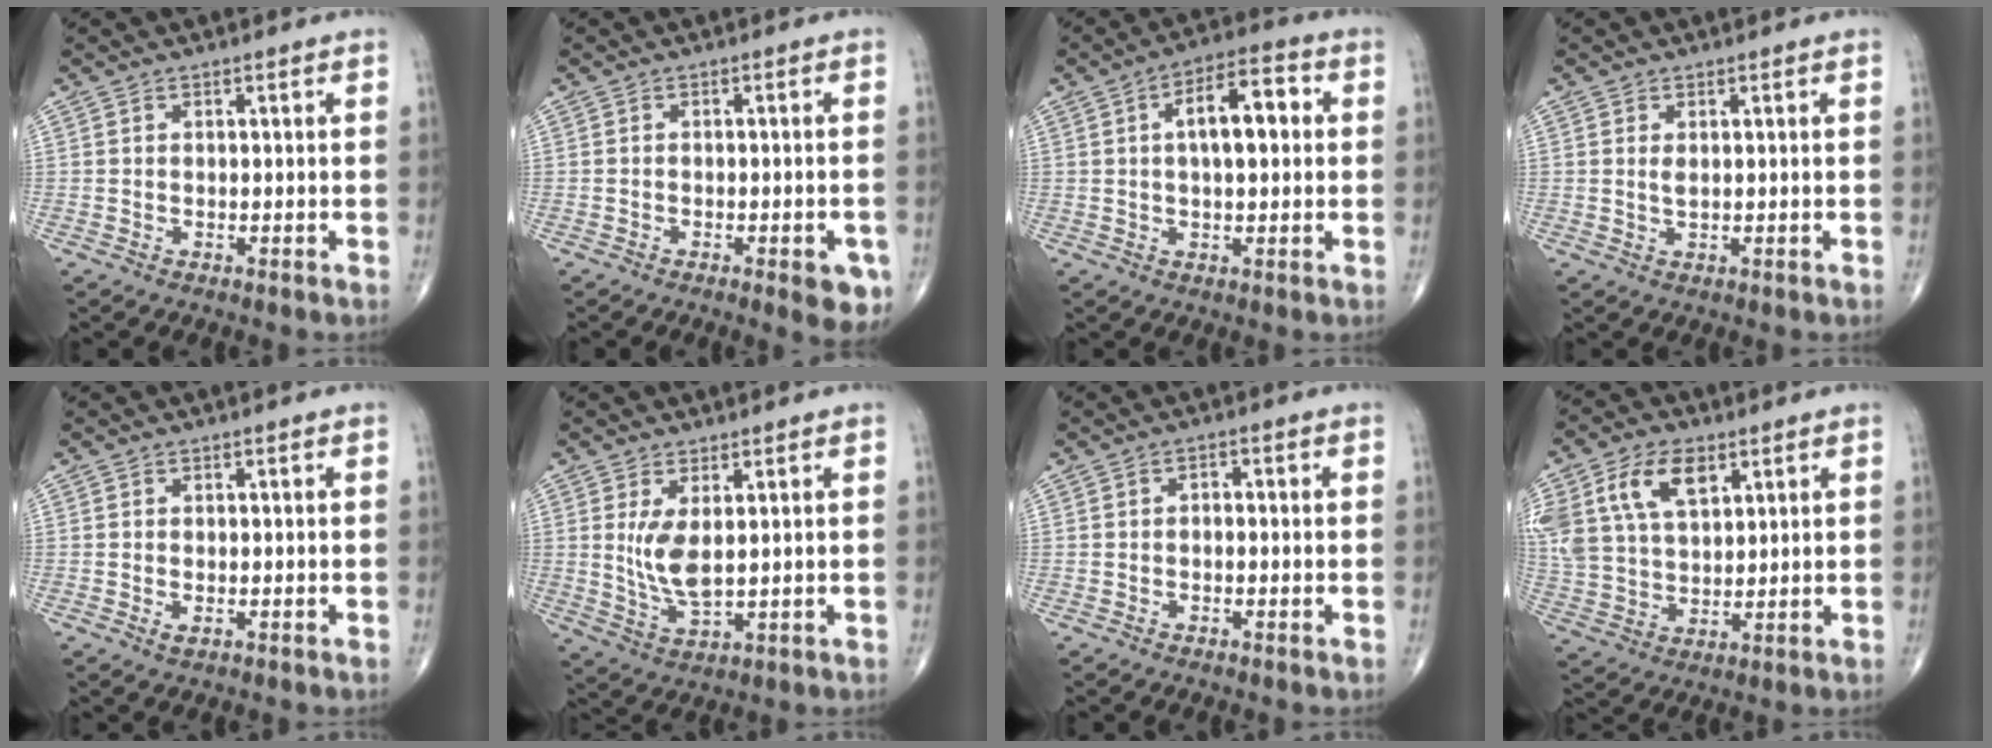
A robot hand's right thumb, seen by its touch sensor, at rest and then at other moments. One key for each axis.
{"total": 5.6, "fx": -2.6, "fy": 1.9, "fz": 4.6, "tx": -0.041, "ty": 0.001, "tz": -0.029}
{"total": 10.3, "fx": 1.7, "fy": 4.6, "fz": 9.0, "tx": -0.129, "ty": 0.022, "tz": 0.019}
{"total": 1.3, "fx": 0.4, "fy": 0.6, "fz": 1.1, "tx": -0.021, "ty": -0.004, "tz": 0.011}
{"total": 1.2, "fx": -0.3, "fy": 0.7, "fz": 1.0, "tx": -0.019, "ty": -0.004, "tz": -0.005}
{"total": 6.4, "fx": 1.4, "fy": 2.6, "fz": 5.7, "tx": -0.113, "ty": -0.022, "tz": 0.038}
{"total": 1.4, "fx": -0.1, "fy": 0.9, "fz": 1.1, "tx": -0.009, "ty": 0.007, "tz": -0.006}
{"total": 15.0, "fx": 6.5, "fy": 9.0, "fz": 10.0, "tx": -0.200, "ty": -0.011, "tz": 0.129}